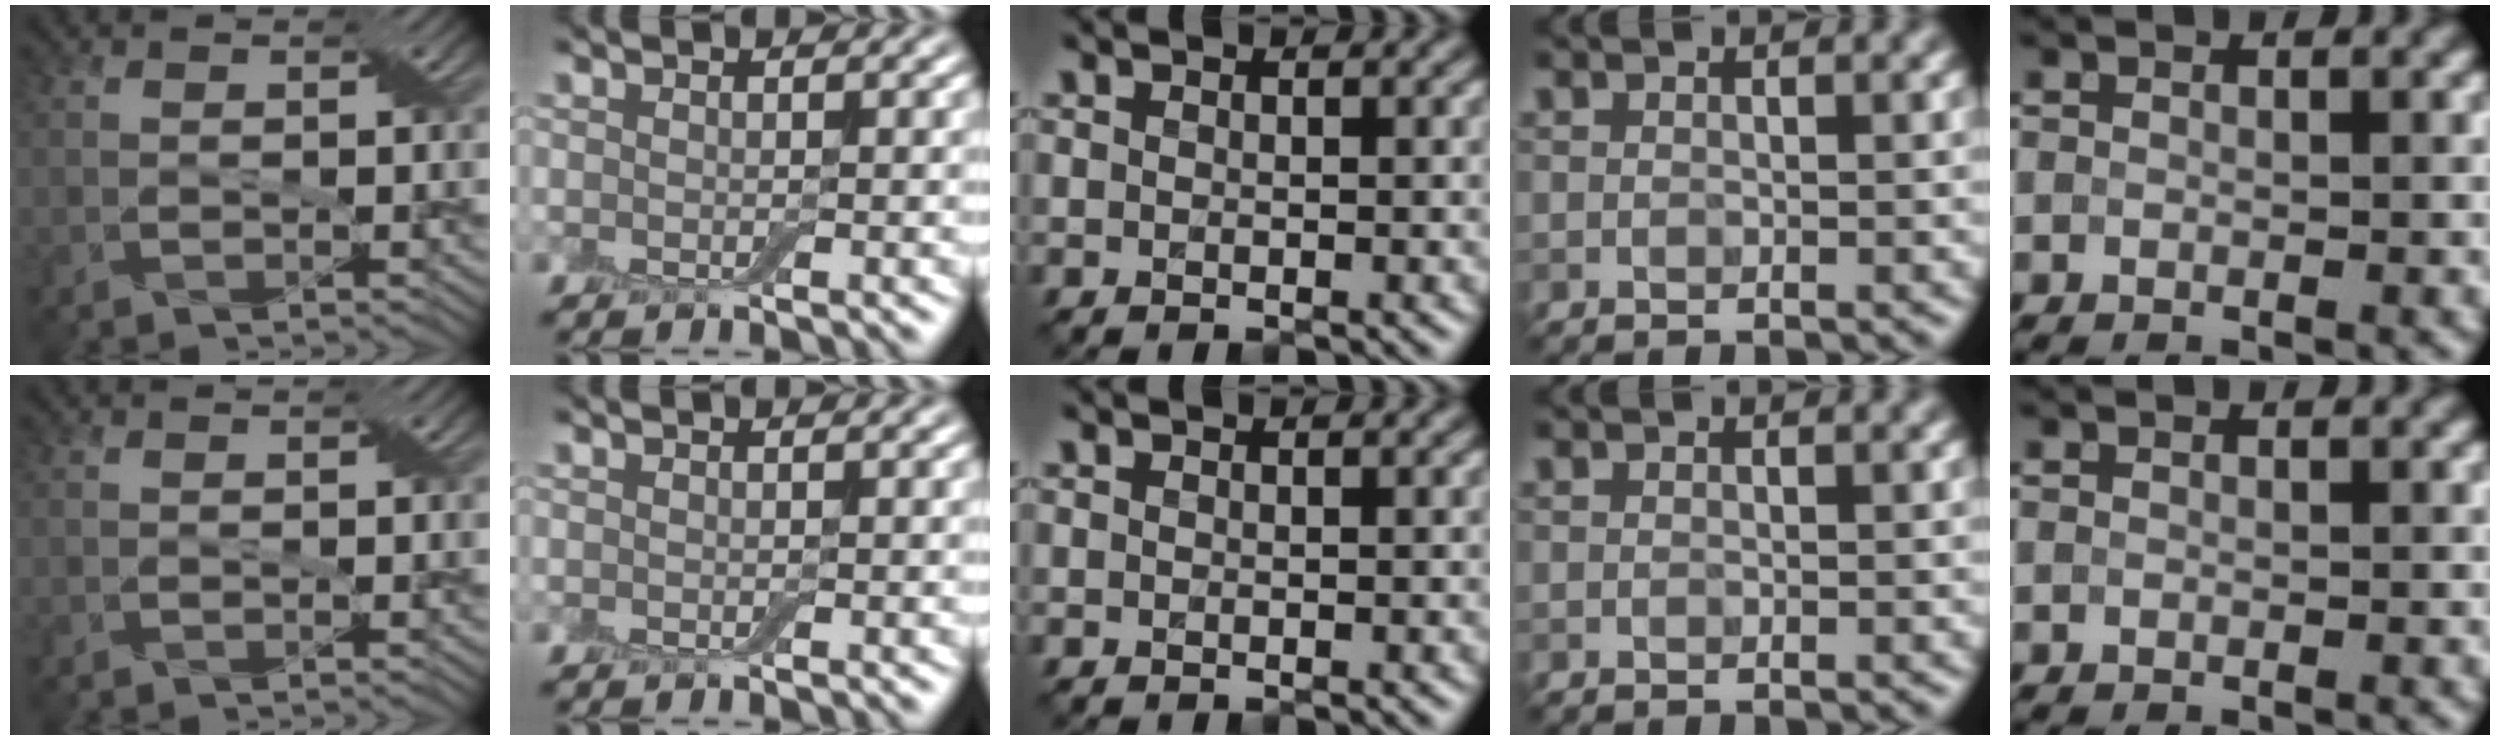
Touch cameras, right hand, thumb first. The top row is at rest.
{}